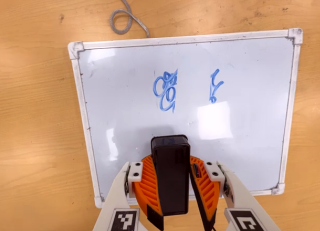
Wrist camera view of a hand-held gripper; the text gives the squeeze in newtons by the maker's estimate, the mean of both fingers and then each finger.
{"total": 9.9, "left": 10.0, "right": 9.7}